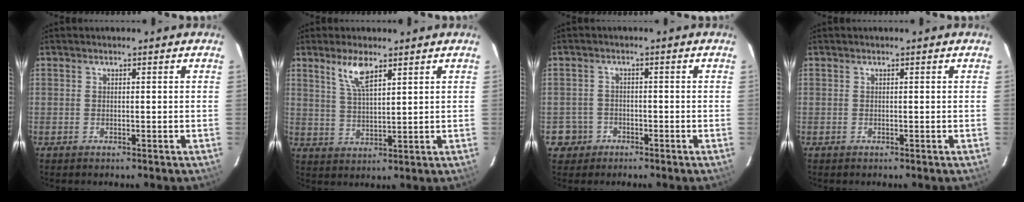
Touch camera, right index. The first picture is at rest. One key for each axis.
{"total": 5.9, "fx": 3.9, "fy": 1.7, "fz": 4.1, "tx": -0.080, "ty": 0.000, "tz": 0.081}
{"total": 4.2, "fx": -1.8, "fy": 3.8, "fz": -0.1, "tx": -0.009, "ty": 0.022, "tz": -0.030}
{"total": 0.0}